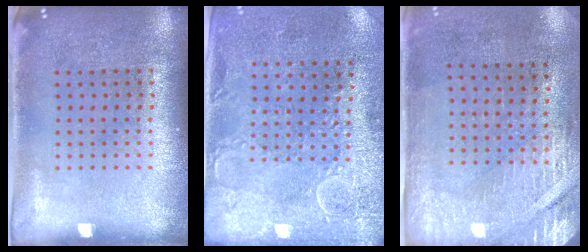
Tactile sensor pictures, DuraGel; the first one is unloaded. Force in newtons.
{"total": 2.9, "press": 2.5, "slide": 1.5}
{"total": 2.9, "press": 2.5, "slide": 1.4}